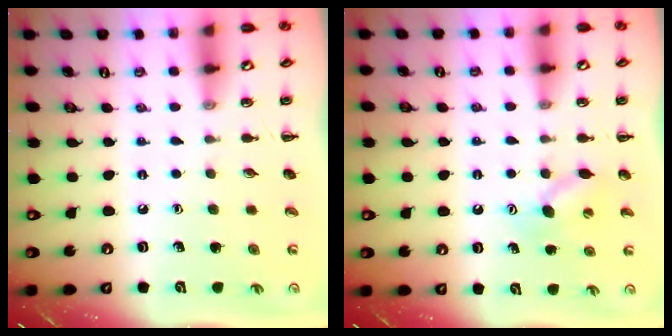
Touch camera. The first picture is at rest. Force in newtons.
{"total": 7.8, "press": 7.7, "slide": 1.5}